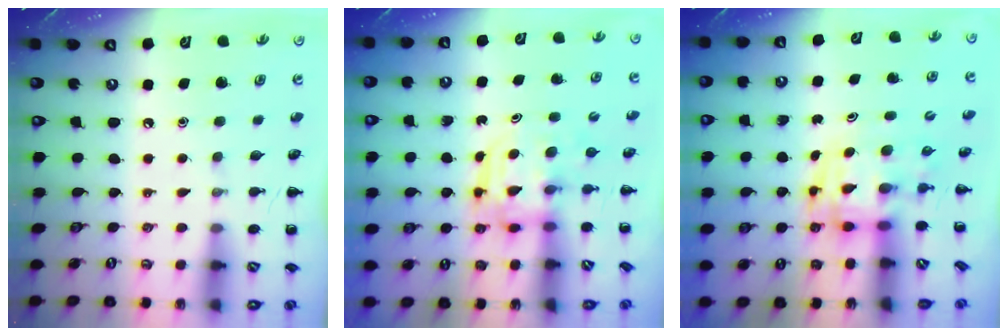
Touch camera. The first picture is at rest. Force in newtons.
{"total": 3.1, "press": 3.1, "slide": 0.2}
{"total": 3.5, "press": 3.5, "slide": 0.6}